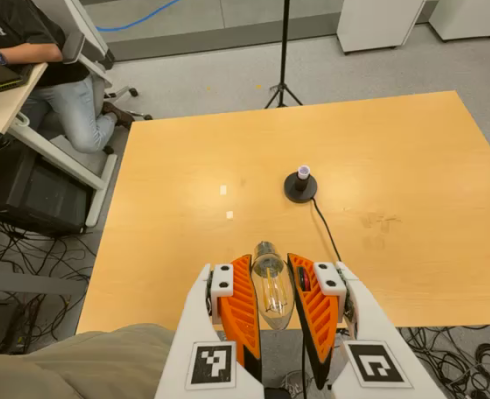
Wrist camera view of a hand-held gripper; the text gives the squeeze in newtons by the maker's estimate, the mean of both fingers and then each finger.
{"total": 21.4, "left": 22.9, "right": 20.0}